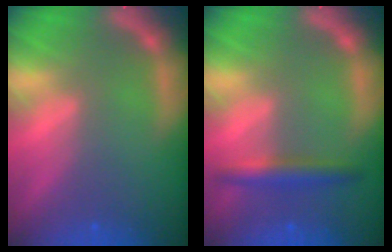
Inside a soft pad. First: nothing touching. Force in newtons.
{"total": 3.0}